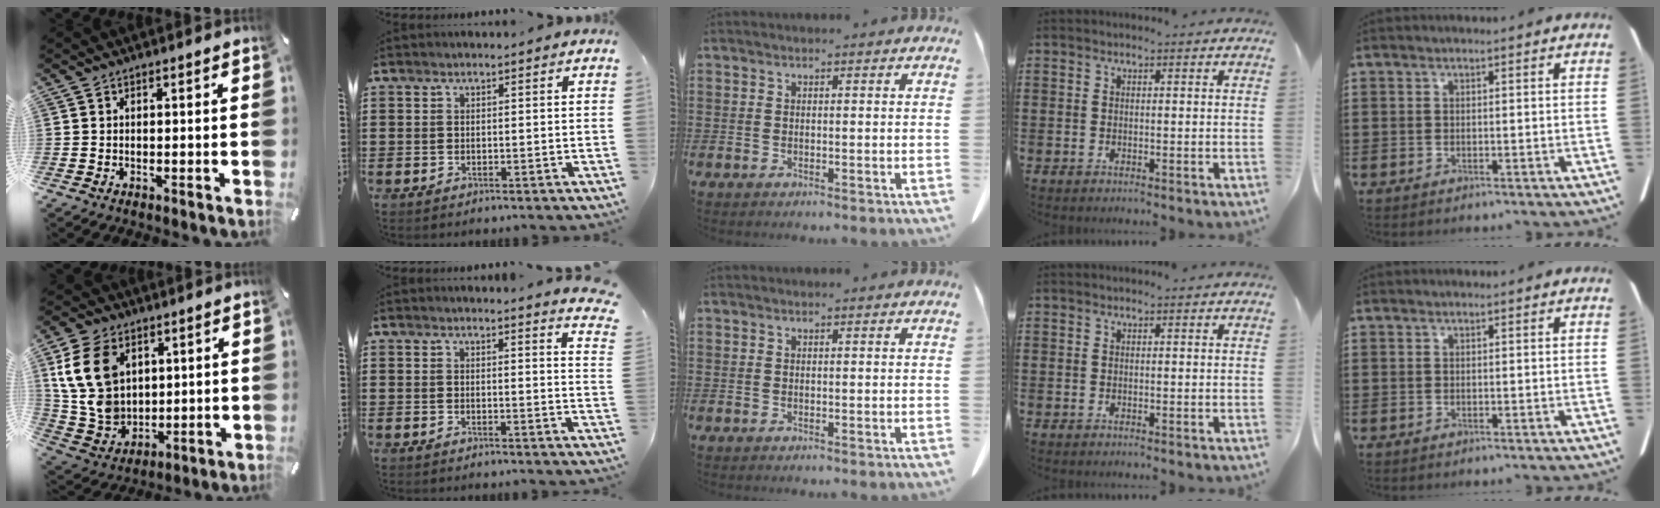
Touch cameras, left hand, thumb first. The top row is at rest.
{"thumb": {"total": 15.0, "force": [5.3, 11.6, 7.9], "torque": [-0.190, -0.010, 0.102]}, "index": {"total": 2.8, "force": [2.6, -0.6, 0.8], "torque": [-0.018, -0.012, 0.045]}}